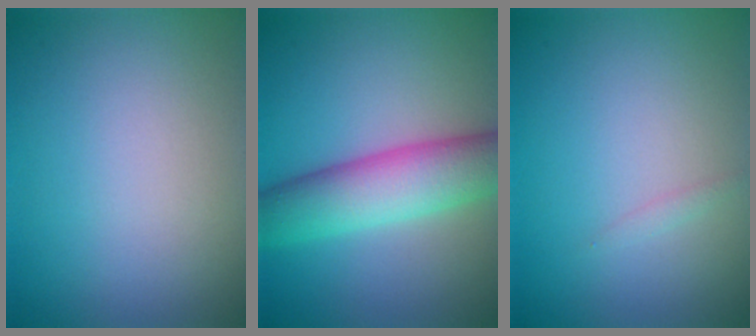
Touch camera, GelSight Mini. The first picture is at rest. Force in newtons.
{"total": 7.1, "press": 7.1, "slide": 0.2}
{"total": 0.5, "press": 0.5, "slide": 0.0}